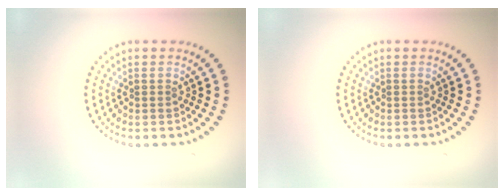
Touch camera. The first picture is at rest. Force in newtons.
{"total": 0.0}